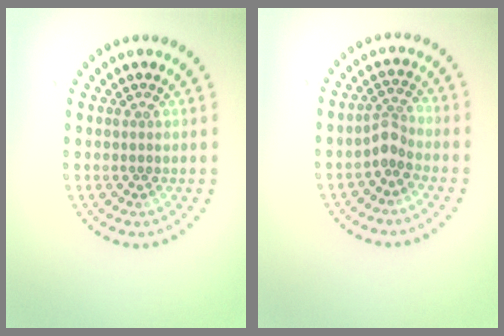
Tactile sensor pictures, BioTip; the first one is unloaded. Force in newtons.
{"total": 1.9, "press": 1.3, "slide": 1.4}